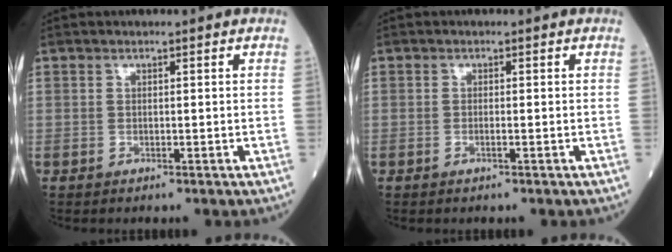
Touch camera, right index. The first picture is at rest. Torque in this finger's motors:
{"motor_torque": [-0.25, 0.04, -0.02, -0.01]}